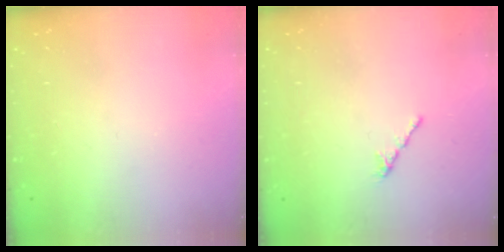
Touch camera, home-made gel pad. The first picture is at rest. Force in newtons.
{"total": 1.7, "press": 1.6, "slide": 0.5}